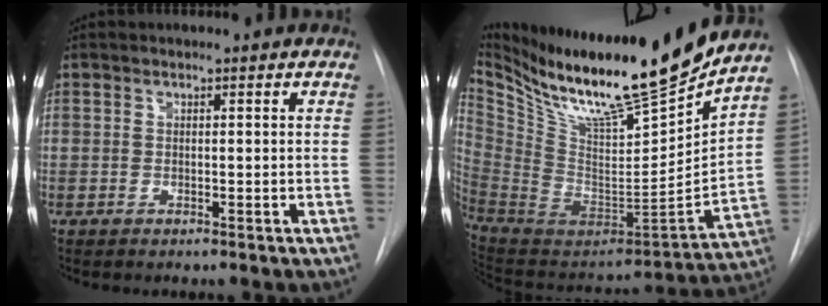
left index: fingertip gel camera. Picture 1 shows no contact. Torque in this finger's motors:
{"motor_torque": [0.81, -1.21, 0.18, 0.07]}